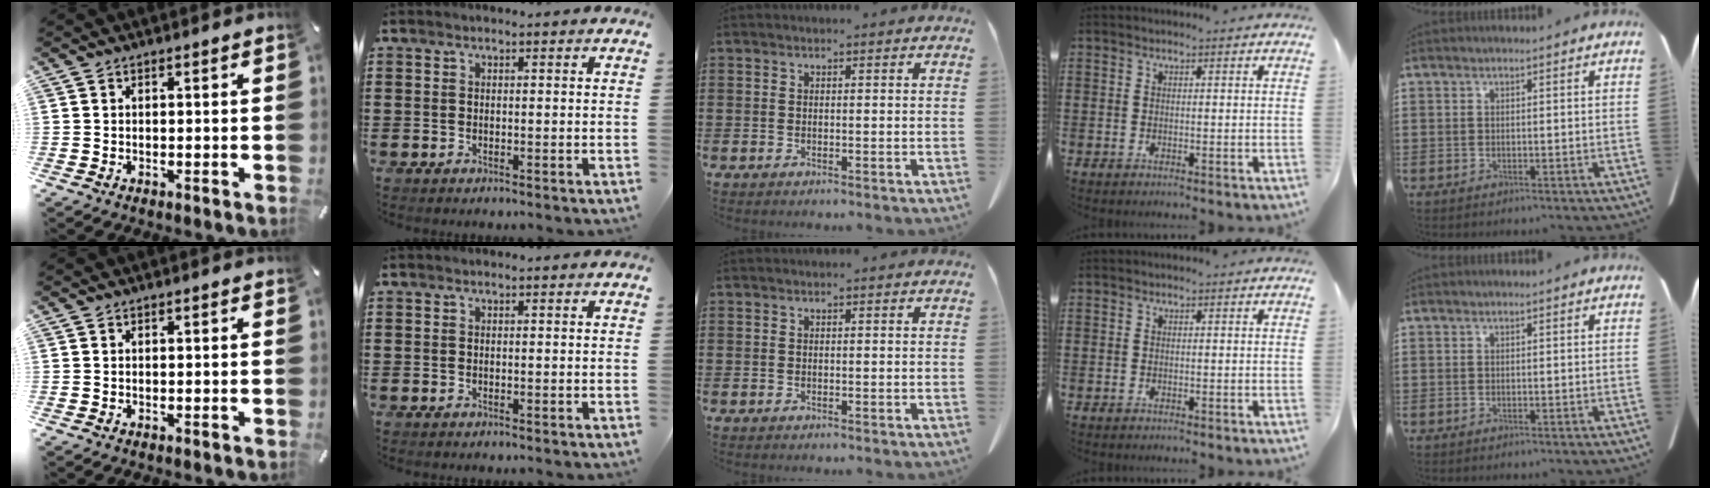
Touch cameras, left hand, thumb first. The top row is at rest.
{}